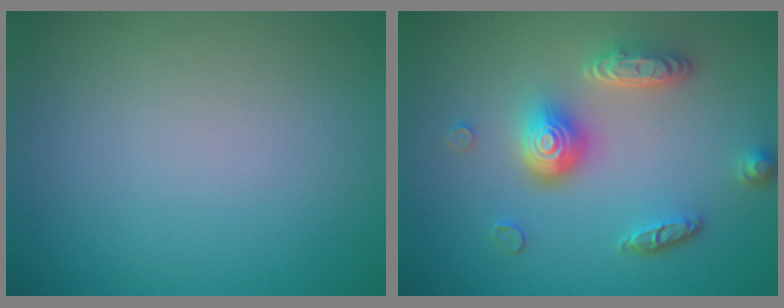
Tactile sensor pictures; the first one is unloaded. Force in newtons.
{"total": 4.9, "press": 3.8, "slide": 3.2}